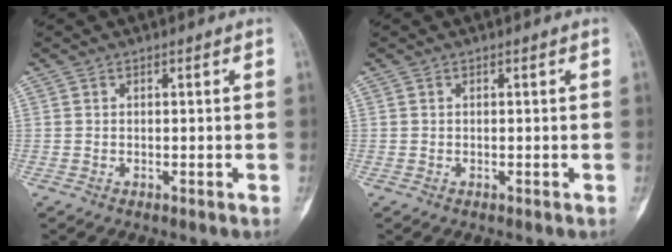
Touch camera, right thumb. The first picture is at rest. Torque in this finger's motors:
{"motor_torque": [0.16, -0.03, 0.03, 0.00, -0.08]}